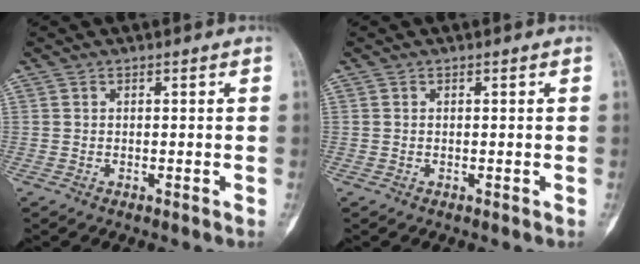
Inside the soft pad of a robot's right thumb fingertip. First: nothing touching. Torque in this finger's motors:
{"motor_torque": [0.43, 0.37, 0.01, 0.03, 0.07]}